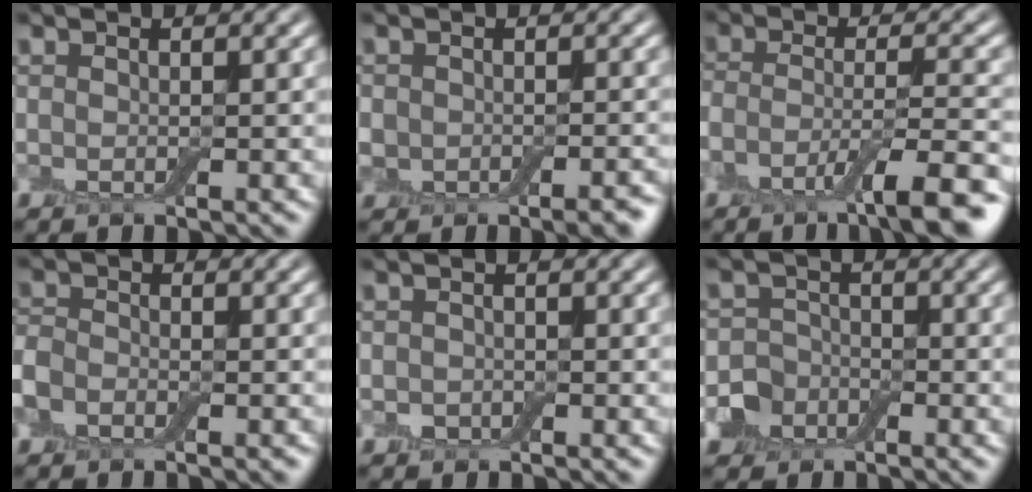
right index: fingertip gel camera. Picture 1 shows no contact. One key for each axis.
{"total": 4.5, "fx": -1.9, "fy": 3.1, "fz": 2.7, "tx": -0.033, "ty": -0.013, "tz": -0.029}
{"total": 7.2, "fx": -4.1, "fy": 1.5, "fz": 5.7, "tx": -0.088, "ty": 0.000, "tz": -0.078}
{"total": 3.1, "fx": -1.6, "fy": 2.1, "fz": 1.7, "tx": -0.031, "ty": 0.003, "tz": -0.037}
{"total": 0.8, "fx": -0.3, "fy": 0.7, "fz": 0.2, "tx": -0.004, "ty": -0.003, "tz": -0.008}
{"total": 3.1, "fx": -1.5, "fy": 2.5, "fz": 0.9, "tx": -0.014, "ty": 0.001, "tz": -0.035}